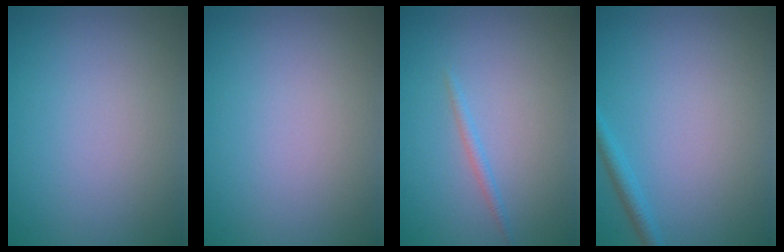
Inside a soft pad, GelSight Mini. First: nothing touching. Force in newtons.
{"total": 0.0}
{"total": 0.5, "press": 0.5, "slide": 0.1}
{"total": 1.3, "press": 1.3, "slide": 0.1}